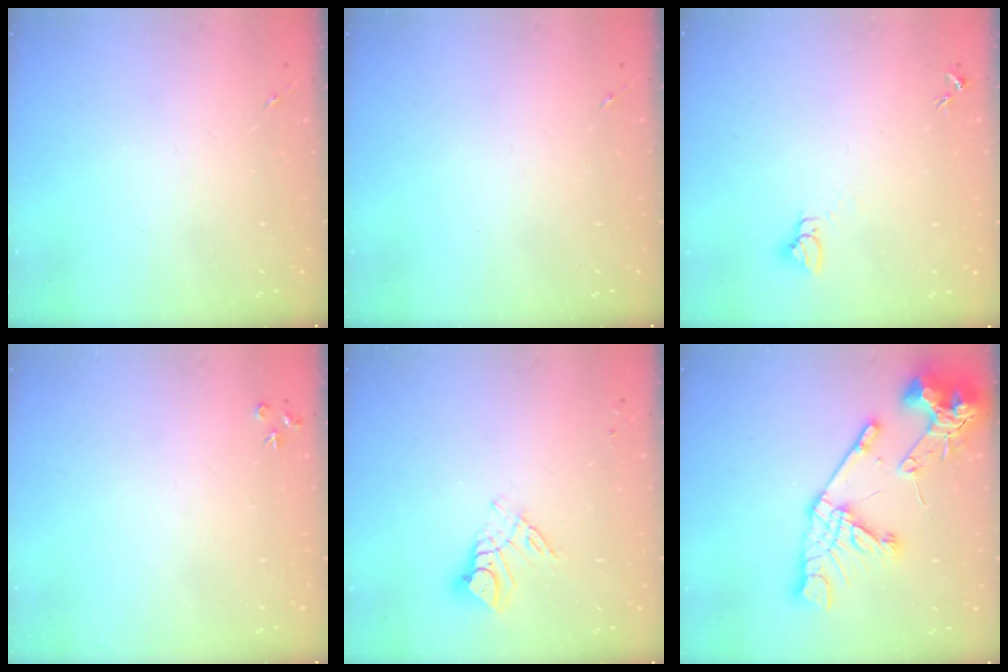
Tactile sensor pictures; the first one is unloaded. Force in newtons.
{"total": 0.0}
{"total": 3.0, "press": 3.0, "slide": 0.1}
{"total": 3.5, "press": 3.5, "slide": 0.4}
{"total": 9.2, "press": 9.1, "slide": 0.8}
{"total": 20.6, "press": 20.5, "slide": 2.4}